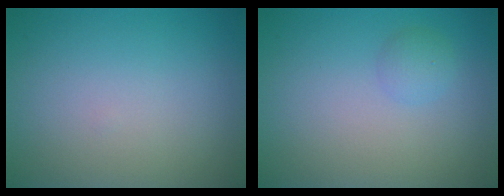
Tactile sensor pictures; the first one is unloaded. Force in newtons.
{"total": 1.2, "press": 1.2, "slide": 0.1}